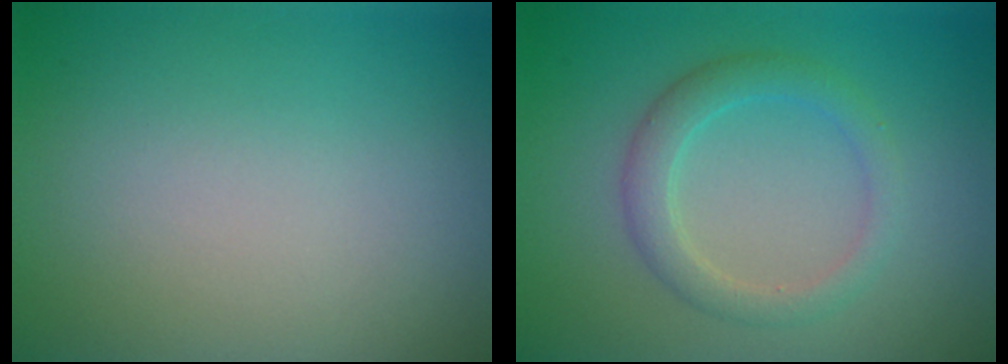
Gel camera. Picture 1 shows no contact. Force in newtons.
{"total": 2.7, "press": 2.7, "slide": 0.2}